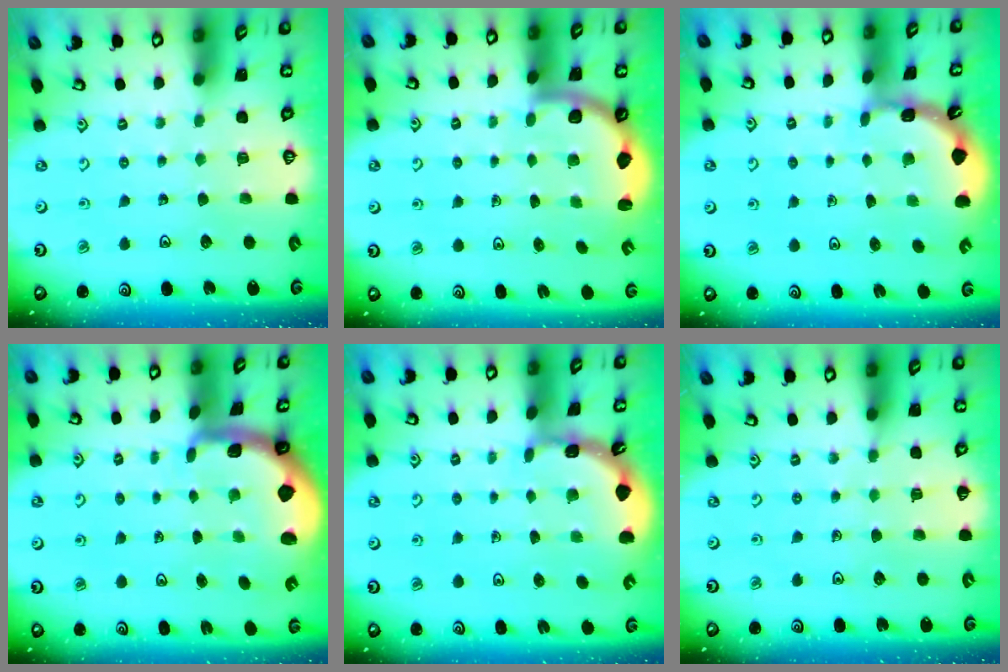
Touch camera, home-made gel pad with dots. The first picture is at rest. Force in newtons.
{"total": 2.6, "press": 2.5, "slide": 0.6}
{"total": 1.9, "press": 1.9, "slide": 0.1}
{"total": 1.7, "press": 1.7, "slide": 0.4}
{"total": 1.9, "press": 1.9, "slide": 0.1}
{"total": 3.8, "press": 3.8, "slide": 0.7}